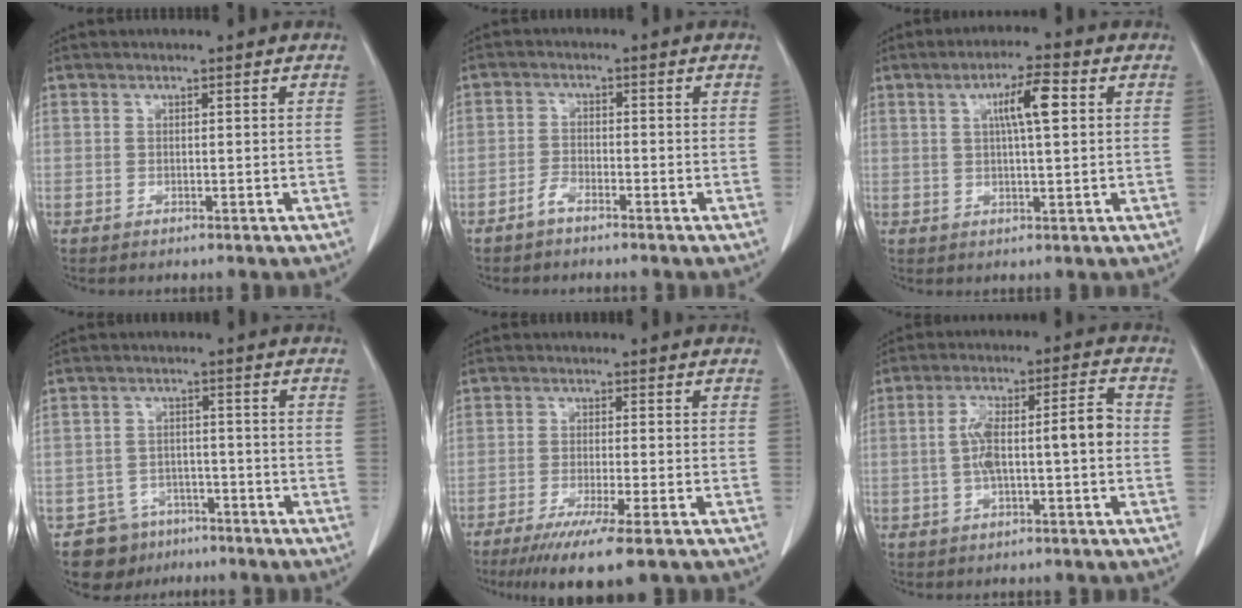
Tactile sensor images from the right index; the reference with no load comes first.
{"total": 2.0, "force": [-1.7, 0.6, 1.0], "torque": [-0.019, 0.002, -0.031]}
{"total": 6.2, "force": [1.7, 0.7, 5.9], "torque": [-0.102, 0.008, 0.029]}
{"total": 6.8, "force": [-4.7, 5.0, 0.0], "torque": [0.010, 0.021, -0.066]}
{"total": 9.0, "force": [-6.0, 0.0, 6.6], "torque": [-0.104, -0.023, -0.092]}
{"total": 9.7, "force": [-0.6, 1.9, 9.5], "torque": [-0.169, 0.033, -0.010]}